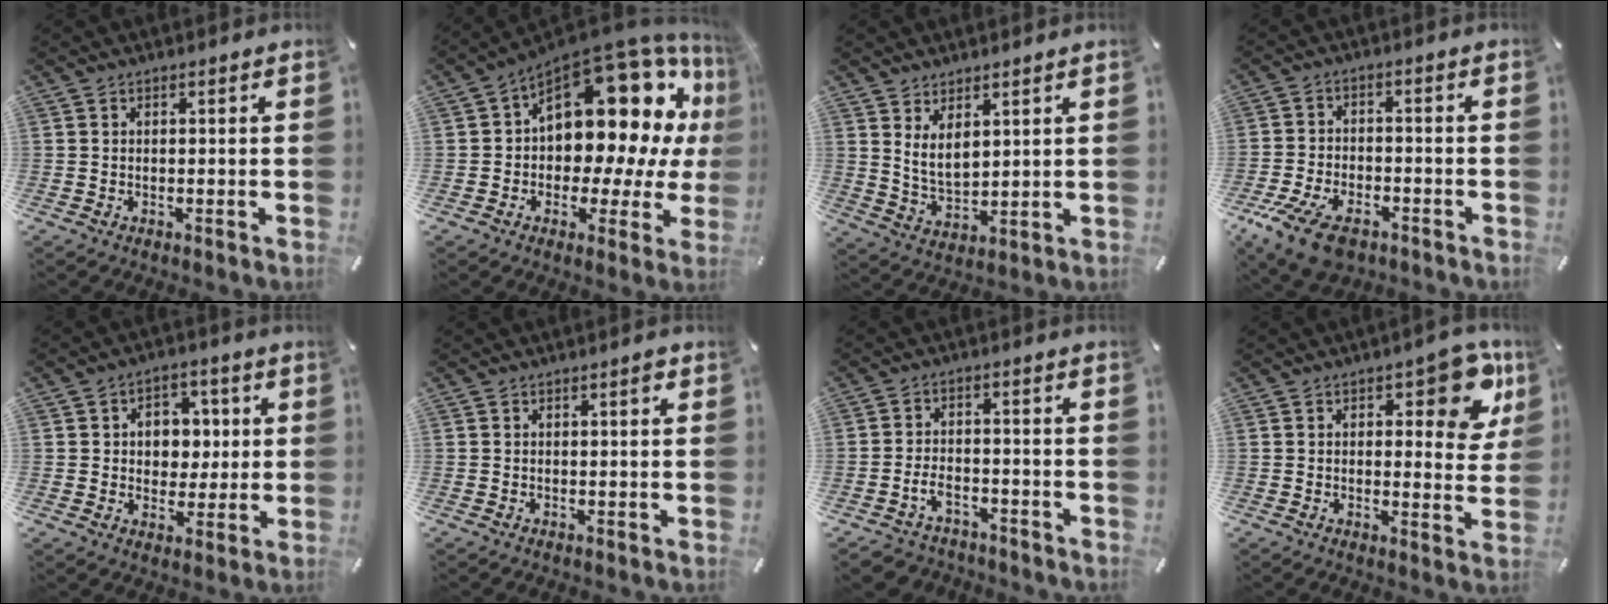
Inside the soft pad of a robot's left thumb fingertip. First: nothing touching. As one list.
[{"total": 20.3, "force": [8.3, 11.8, 14.4], "torque": [-0.193, -0.081, 0.142]}, {"total": 6.1, "force": [3.6, 3.4, 3.5], "torque": [-0.078, -0.017, 0.065]}, {"total": 10.2, "force": [-6.3, 5.5, 5.9], "torque": [-0.125, 0.026, -0.115]}, {"total": 7.9, "force": [1.0, 7.0, 3.5], "torque": [-0.039, 0.000, 0.015]}, {"total": 1.0, "force": [0.3, 0.3, 1.0], "torque": [-0.018, 0.004, 0.003]}, {"total": 5.2, "force": [-3.0, 3.4, 2.5], "torque": [-0.060, 0.011, -0.059]}, {"total": 11.3, "force": [5.3, 5.0, 8.6], "torque": [-0.099, -0.025, 0.085]}]